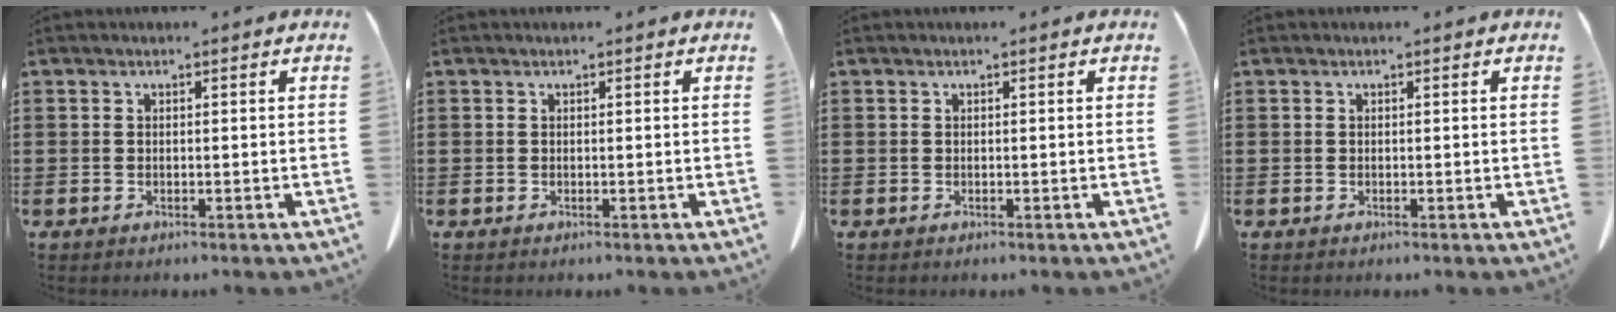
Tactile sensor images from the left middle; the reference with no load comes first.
{"total": 0.0}
{"total": 0.0}
{"total": 0.0}